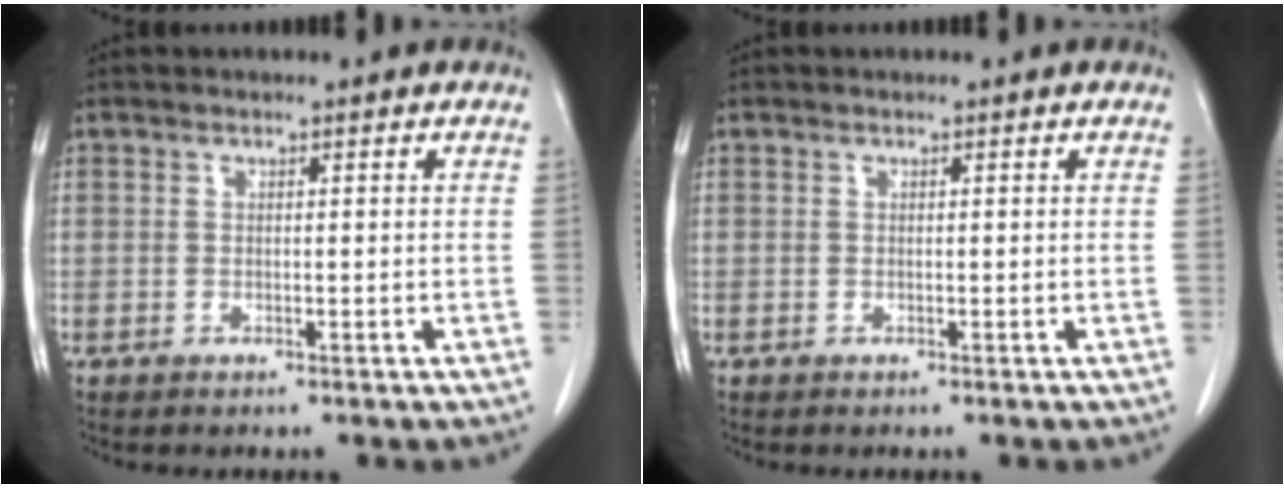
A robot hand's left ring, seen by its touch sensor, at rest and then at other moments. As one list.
[{"total": 0.0}]